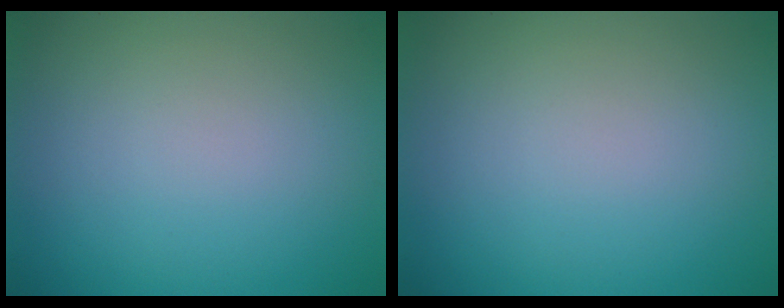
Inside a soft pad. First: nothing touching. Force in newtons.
{"total": 0.0}